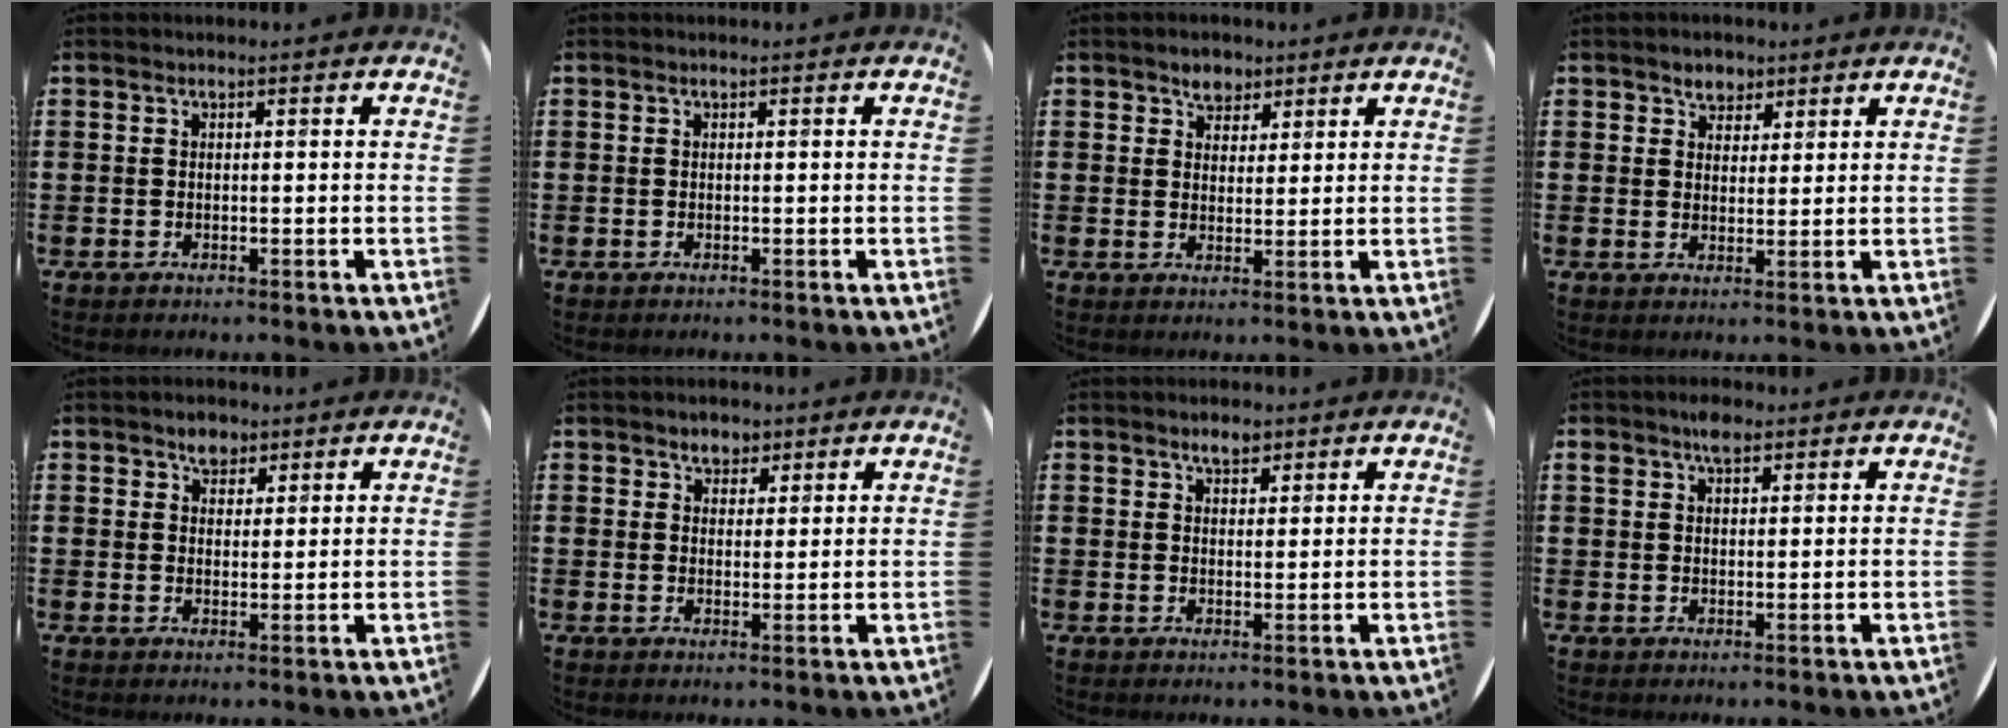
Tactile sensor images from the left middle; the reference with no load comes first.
{"total": 0.0}
{"total": 3.0, "force": [2.4, 1.8, 0.4], "torque": [0.004, 0.001, 0.042]}
{"total": 2.8, "force": [2.2, 1.8, 0.1], "torque": [0.008, 0.003, 0.039]}
{"total": 2.7, "force": [2.1, 1.6, 0.6], "torque": [0.003, -0.002, 0.036]}
{"total": 2.5, "force": [2.0, 1.5, 0.1], "torque": [0.002, 0.006, 0.035]}
{"total": 2.5, "force": [2.1, 1.1, 0.9], "torque": [-0.011, 0.001, 0.037]}
{"total": 3.1, "force": [2.3, 1.6, 1.4], "torque": [-0.014, 0.001, 0.038]}